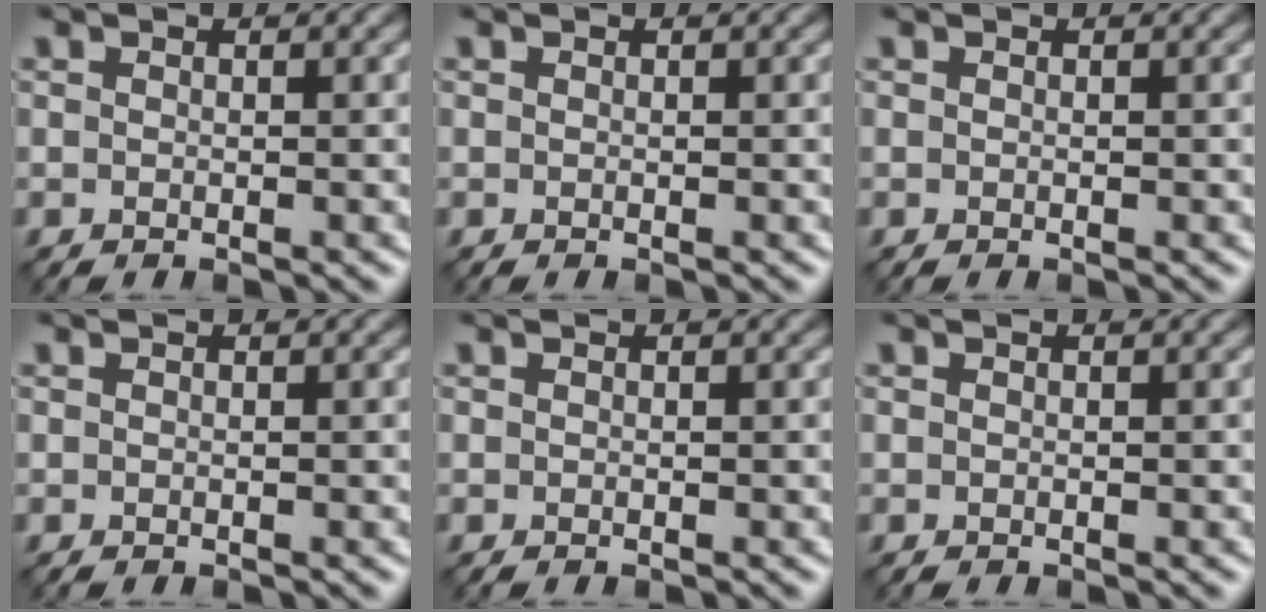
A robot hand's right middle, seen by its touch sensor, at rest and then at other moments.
{"total": 0.0}
{"total": 0.0}
{"total": 0.0}
{"total": 0.0}
{"total": 0.0}